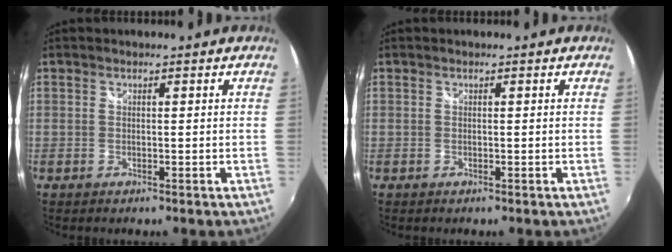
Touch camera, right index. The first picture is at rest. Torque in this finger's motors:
{"motor_torque": [0.75, 0.92, 0.00, 0.00]}